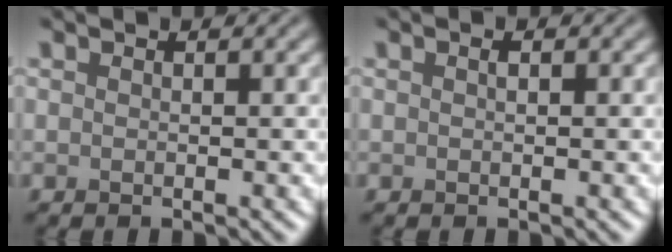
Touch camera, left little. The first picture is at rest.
{"total": 0.0}